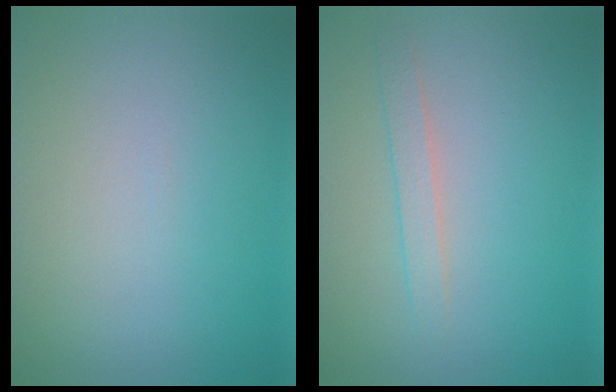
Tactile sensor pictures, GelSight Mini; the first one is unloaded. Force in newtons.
{"total": 1.5, "press": 1.5, "slide": 0.0}